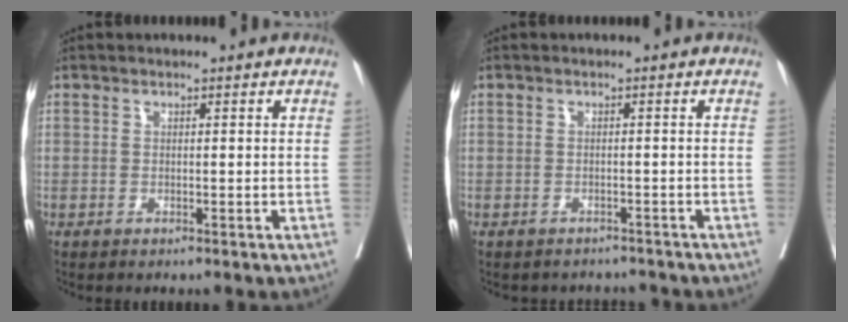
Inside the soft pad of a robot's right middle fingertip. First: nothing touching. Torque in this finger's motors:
{"motor_torque": [0.00, -0.07, -0.01, 0.00]}